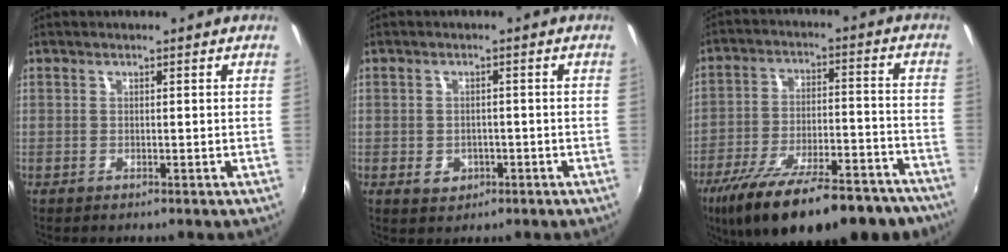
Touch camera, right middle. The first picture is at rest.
{"total": 3.6, "force": [-1.3, 3.0, 1.5], "torque": [-0.031, -0.002, -0.014]}
{"total": 26.9, "force": [-20.9, 8.4, 14.7], "torque": [-0.257, -0.036, -0.294]}